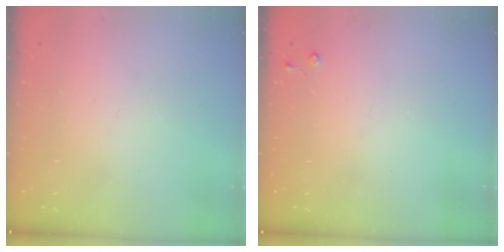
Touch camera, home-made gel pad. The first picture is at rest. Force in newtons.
{"total": 2.7, "press": 2.7, "slide": 0.4}